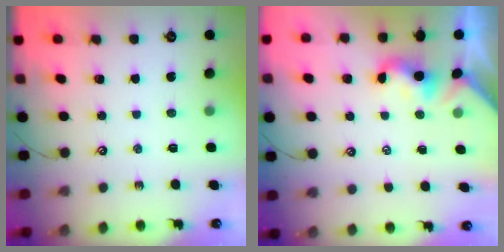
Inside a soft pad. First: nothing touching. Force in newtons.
{"total": 1.9, "press": 1.9, "slide": 0.5}